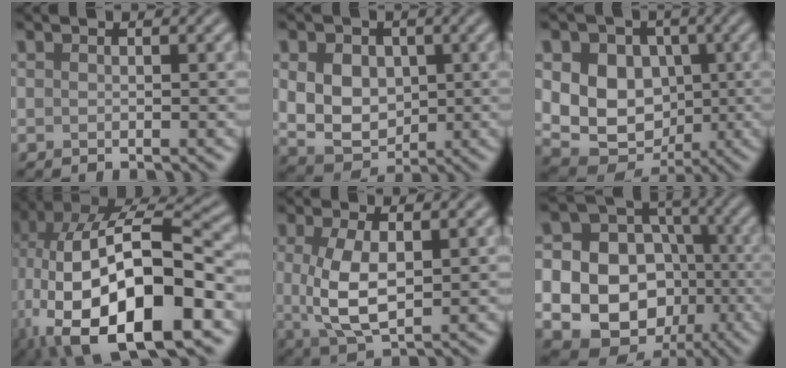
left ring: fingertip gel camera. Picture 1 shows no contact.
{"total": 7.0, "force": [1.1, 5.6, 4.1], "torque": [-0.069, 0.005, 0.014]}
{"total": 9.7, "force": [1.1, 7.8, 5.6], "torque": [-0.080, 0.007, 0.004]}
{"total": 17.7, "force": [-5.2, 8.4, 14.7], "torque": [-0.255, -0.001, -0.077]}
{"total": 5.2, "force": [0.4, 2.3, 4.7], "torque": [-0.106, -0.004, 0.011]}
{"total": 16.7, "force": [-2.8, 15.2, 6.3], "torque": [-0.149, -0.008, -0.056]}